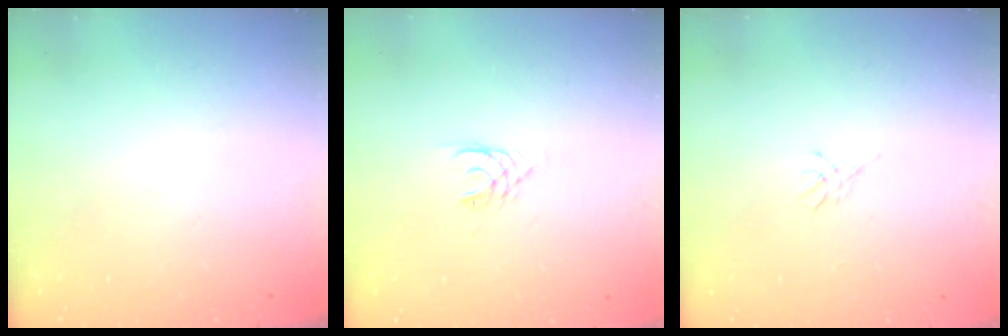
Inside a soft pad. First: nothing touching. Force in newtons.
{"total": 3.0, "press": 2.9, "slide": 0.4}
{"total": 3.0, "press": 2.9, "slide": 0.6}